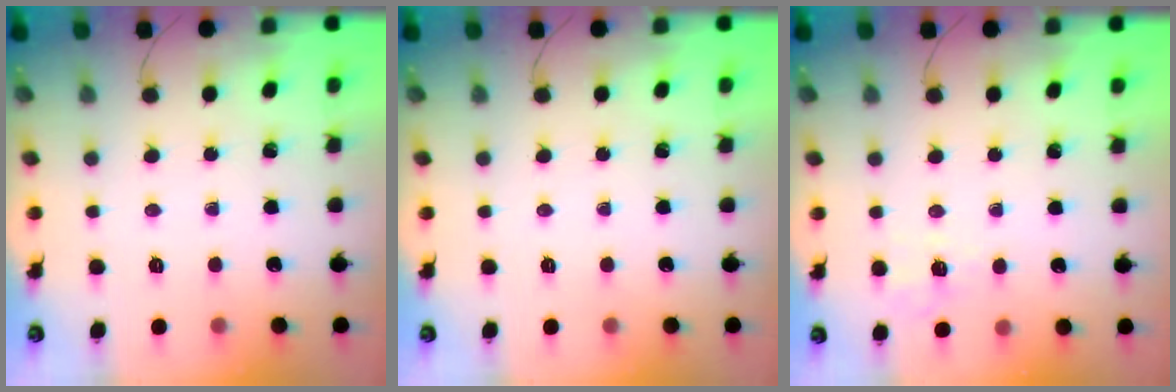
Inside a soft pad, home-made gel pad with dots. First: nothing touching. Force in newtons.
{"total": 0.0}
{"total": 2.0, "press": 0.8, "slide": 1.8}